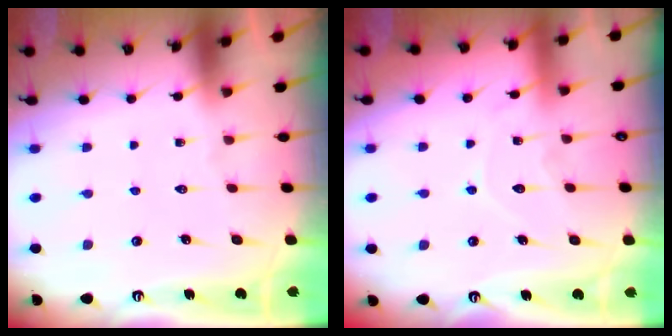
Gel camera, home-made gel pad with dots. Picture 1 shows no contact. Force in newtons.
{"total": 7.9, "press": 7.9, "slide": 0.6}